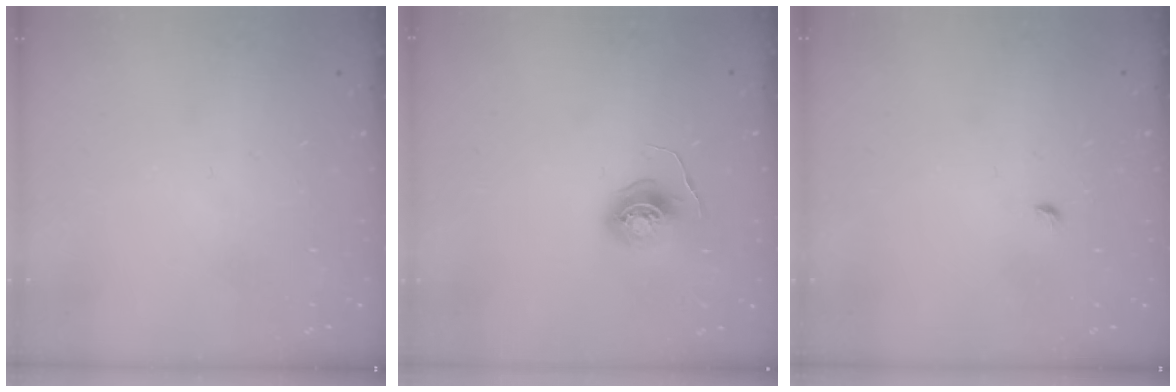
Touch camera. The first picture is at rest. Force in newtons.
{"total": 5.5, "press": 5.5, "slide": 0.3}
{"total": 2.7, "press": 2.6, "slide": 0.6}